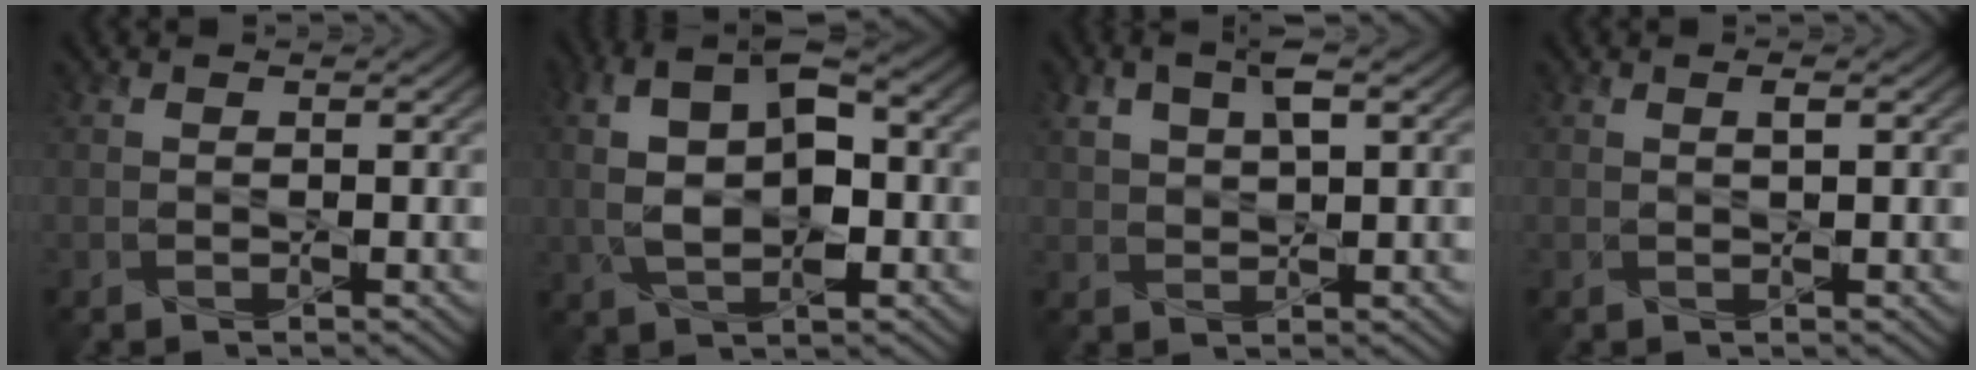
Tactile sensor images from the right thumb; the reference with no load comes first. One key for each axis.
{"total": 10.1, "fx": 0.6, "fy": 5.3, "fz": 8.6, "tx": -0.177, "ty": 0.004, "tz": 0.009}
{"total": 4.9, "fx": 2.2, "fy": 2.1, "fz": 3.8, "tx": -0.087, "ty": 0.007, "tz": 0.044}
{"total": 0.9, "fx": 0.4, "fy": 0.1, "fz": 0.8, "tx": -0.016, "ty": 0.002, "tz": 0.007}